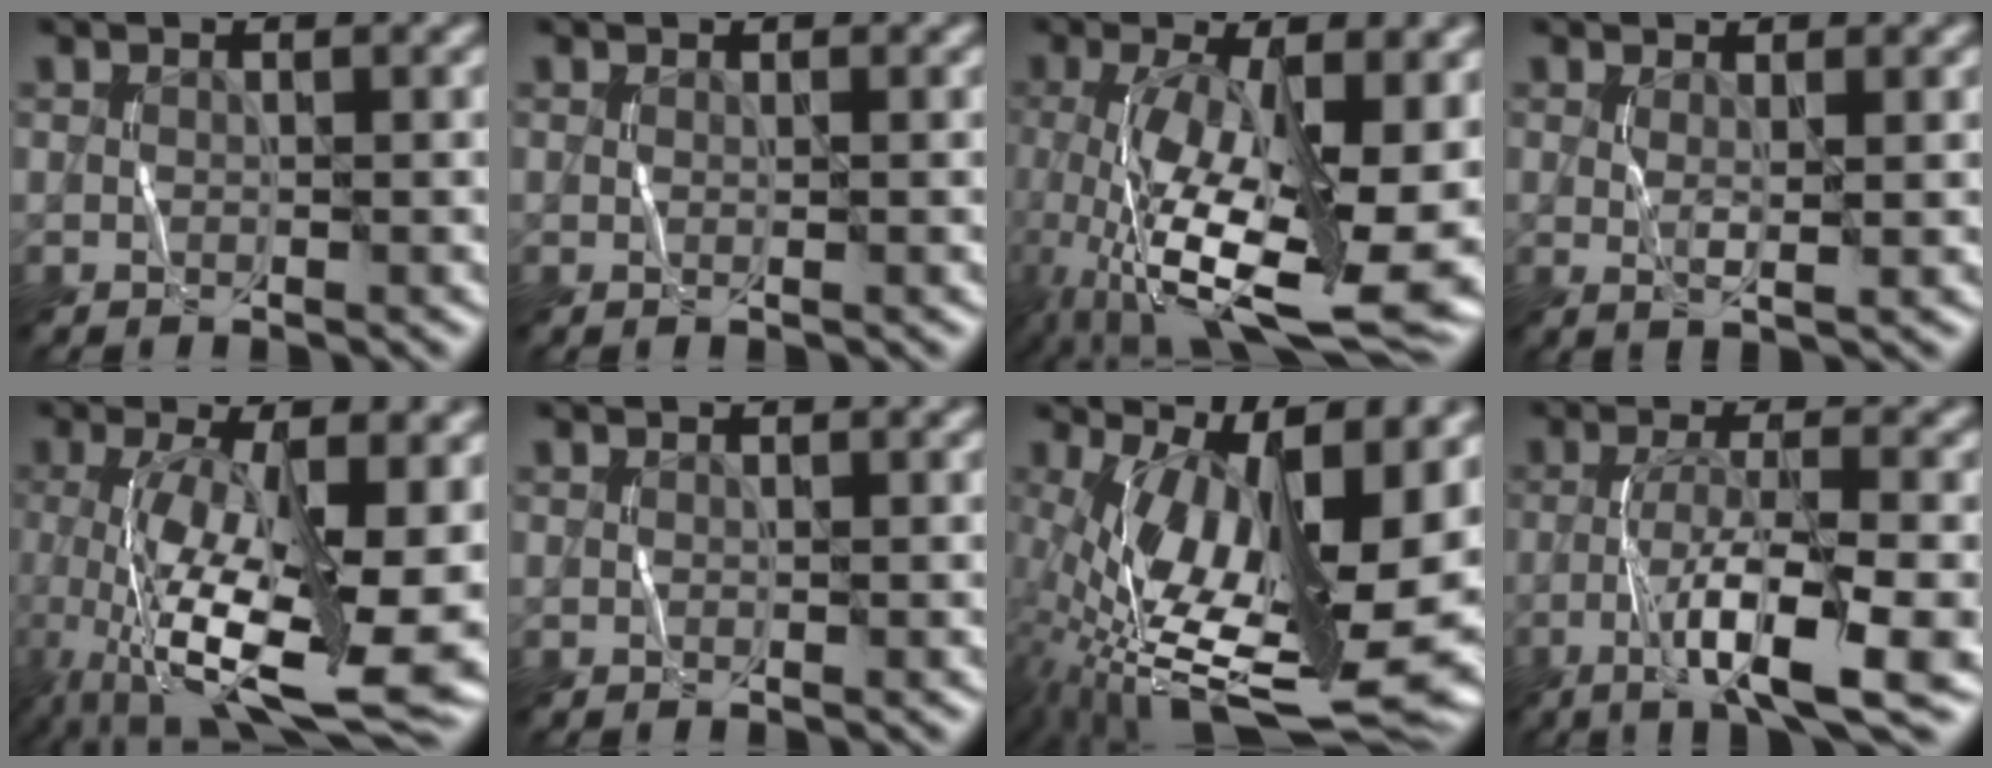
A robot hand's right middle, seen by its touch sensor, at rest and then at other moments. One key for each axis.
{"total": 0.0}
{"total": 14.3, "fx": -2.5, "fy": 5.3, "fz": 13.1, "tx": -0.231, "ty": -0.026, "tz": -0.030}
{"total": 1.5, "fx": 0.6, "fy": 0.4, "fz": 1.3, "tx": -0.024, "ty": -0.004, "tz": 0.011}
{"total": 13.0, "fx": -2.2, "fy": 4.3, "fz": 12.1, "tx": -0.207, "ty": -0.024, "tz": -0.028}
{"total": 0.0}
{"total": 16.7, "fx": 0.5, "fy": 6.7, "fz": 15.3, "tx": -0.257, "ty": -0.017, "tz": 0.031}
{"total": 8.0, "fx": -3.0, "fy": 1.4, "fz": 7.3, "tx": -0.122, "ty": 0.002, "tz": -0.058}